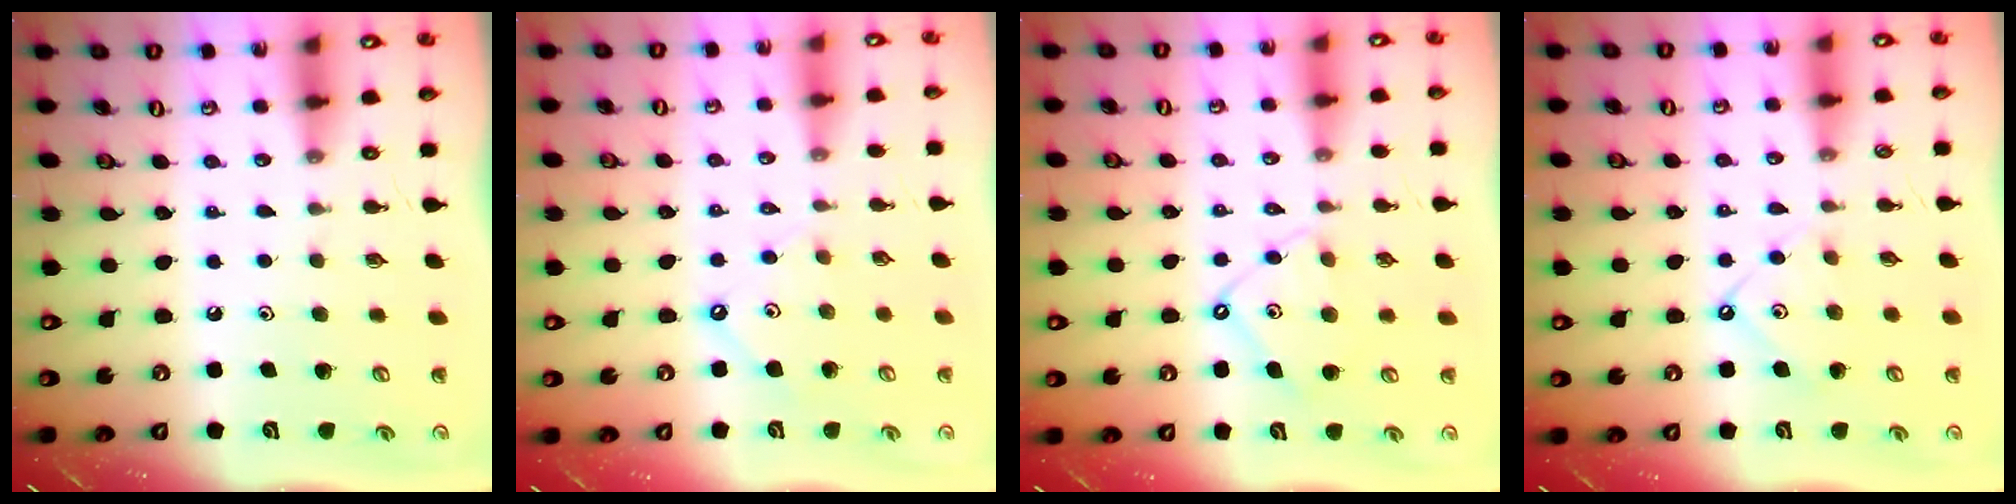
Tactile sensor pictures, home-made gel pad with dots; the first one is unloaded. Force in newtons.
{"total": 3.4, "press": 3.3, "slide": 0.5}
{"total": 9.2, "press": 9.2, "slide": 0.7}
{"total": 6.7, "press": 6.7, "slide": 0.8}